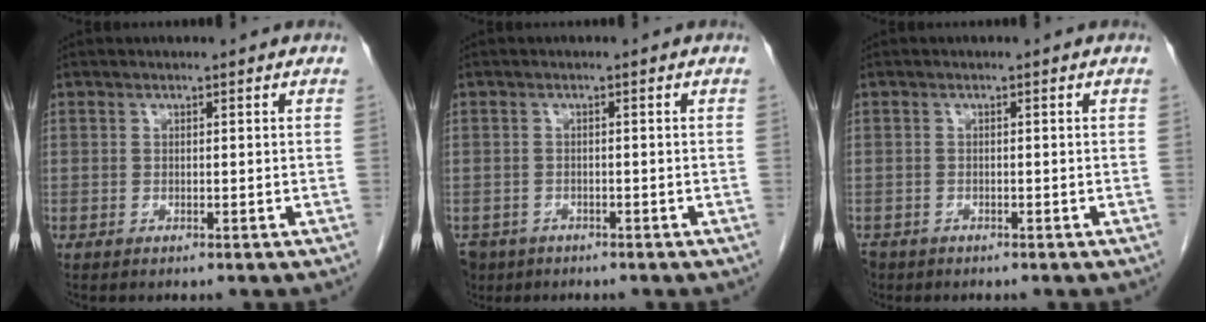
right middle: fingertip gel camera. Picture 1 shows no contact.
{"total": 5.1, "force": [-3.7, 3.4, 1.0], "torque": [-0.019, -0.002, -0.062]}
{"total": 3.0, "force": [-2.3, 1.9, 0.6], "torque": [-0.015, -0.003, -0.042]}